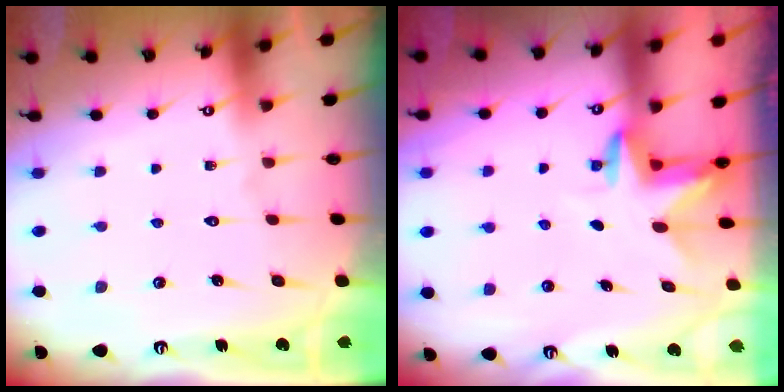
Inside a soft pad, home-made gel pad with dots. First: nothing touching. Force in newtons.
{"total": 3.4, "press": 3.3, "slide": 0.4}